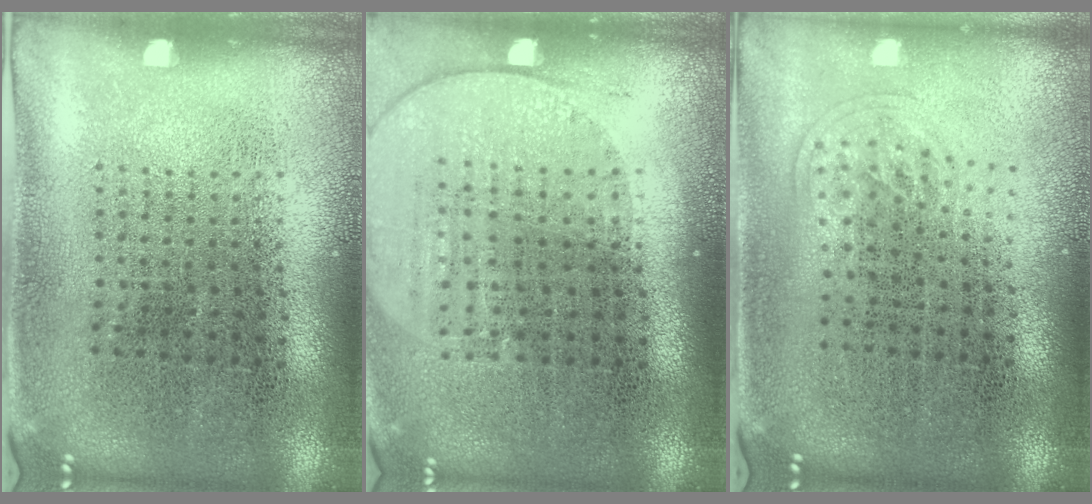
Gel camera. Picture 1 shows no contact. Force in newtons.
{"total": 1.6, "press": 1.4, "slide": 0.7}
{"total": 1.0, "press": 0.6, "slide": 0.8}